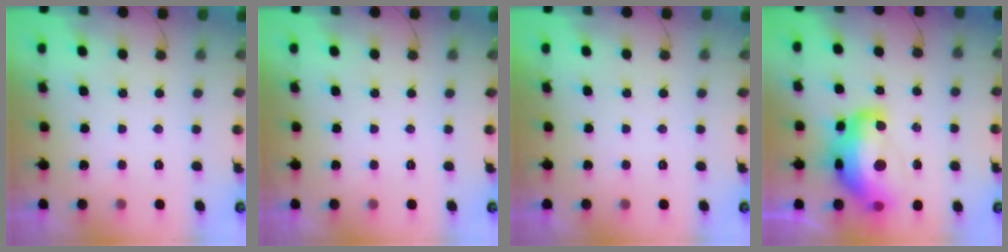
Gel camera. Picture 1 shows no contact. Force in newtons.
{"total": 0.0}
{"total": 0.0}
{"total": 18.9, "press": 18.8, "slide": 1.6}